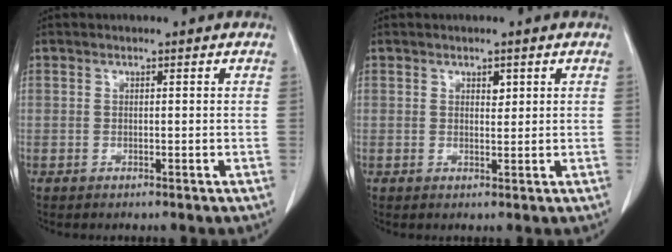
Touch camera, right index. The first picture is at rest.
{"total": 1.3, "force": [0.7, 0.7, 0.8], "torque": [-0.007, -0.004, 0.008]}